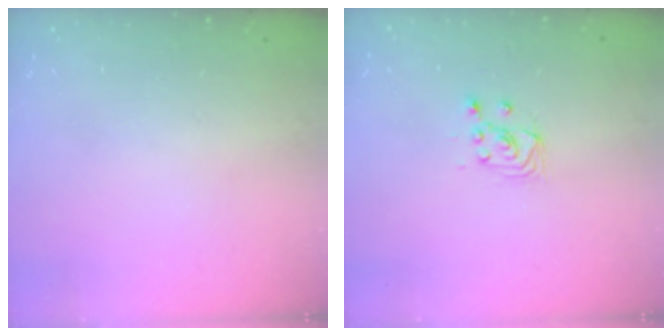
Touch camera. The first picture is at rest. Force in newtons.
{"total": 3.1, "press": 2.8, "slide": 1.3}